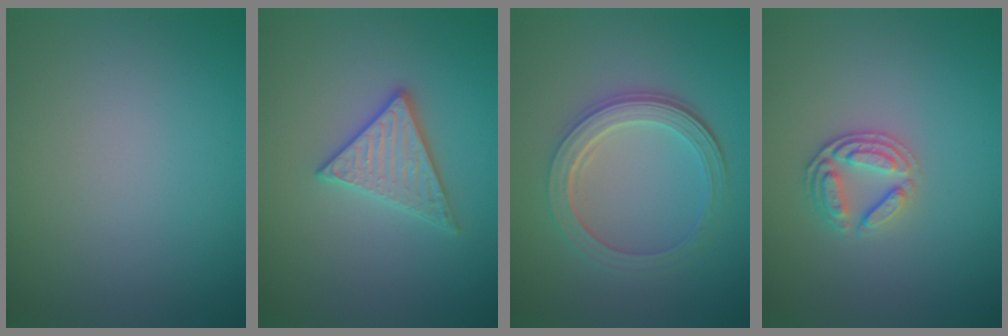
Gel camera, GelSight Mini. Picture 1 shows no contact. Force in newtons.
{"total": 3.0, "press": 2.9, "slide": 0.6}
{"total": 4.7, "press": 3.6, "slide": 3.1}
{"total": 2.6, "press": 2.5, "slide": 0.7}